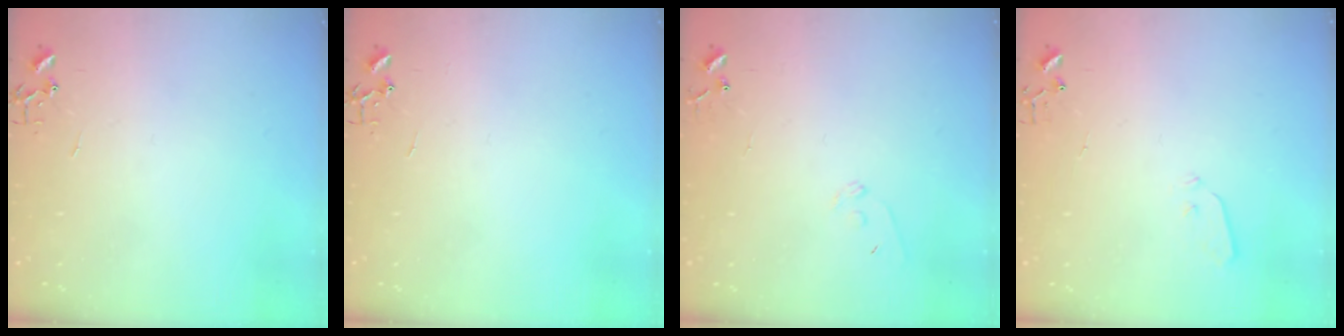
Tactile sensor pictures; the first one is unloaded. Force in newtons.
{"total": 0.0}
{"total": 6.8, "press": 6.7, "slide": 0.5}
{"total": 3.6, "press": 3.6, "slide": 0.6}